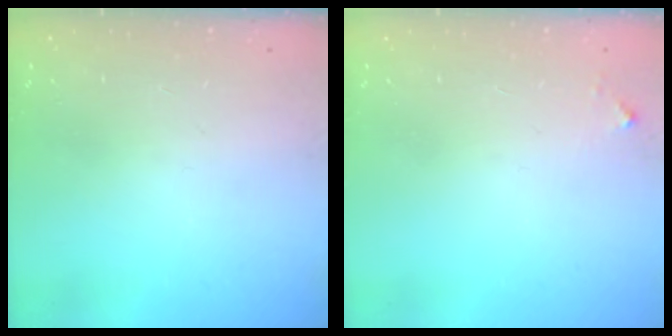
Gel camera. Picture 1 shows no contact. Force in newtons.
{"total": 2.8, "press": 2.8, "slide": 0.2}